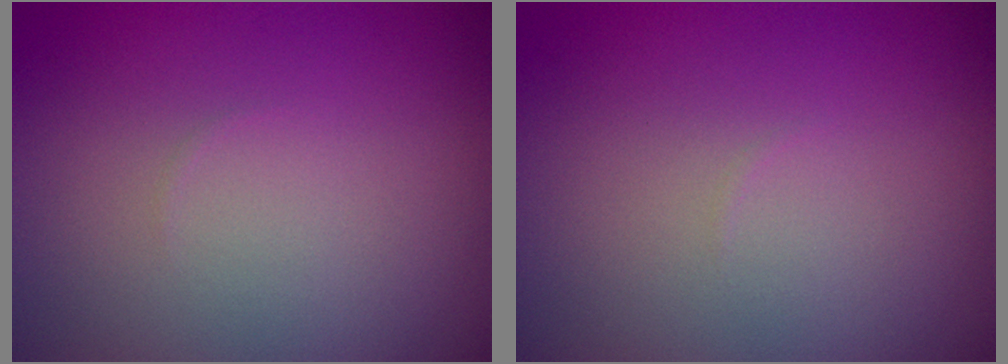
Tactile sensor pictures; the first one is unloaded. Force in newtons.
{"total": 0.0}